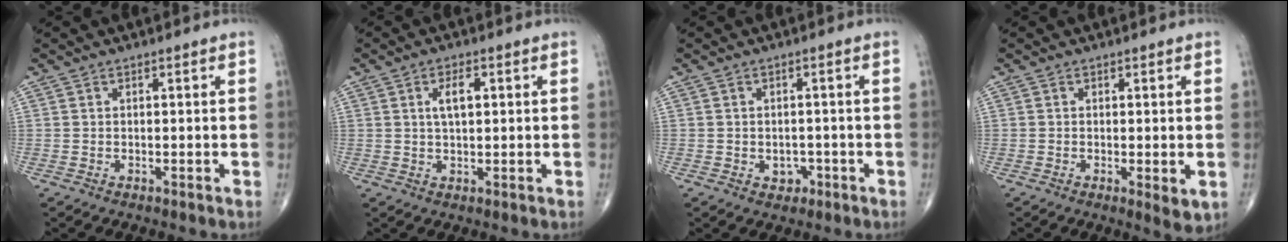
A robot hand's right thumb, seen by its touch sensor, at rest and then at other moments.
{"total": 4.0, "force": [1.0, 1.8, 3.4], "torque": [-0.058, 0.002, 0.018]}
{"total": 2.5, "force": [-0.9, 2.1, 1.1], "torque": [0.002, 0.005, -0.010]}
{"total": 3.2, "force": [-0.5, 1.0, 3.1], "torque": [-0.048, -0.012, -0.009]}